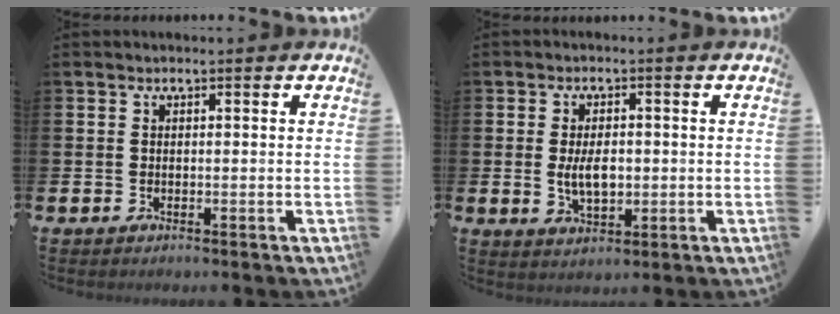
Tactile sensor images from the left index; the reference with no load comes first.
{"total": 4.4, "force": [-0.1, 2.5, 3.6], "torque": [-0.053, 0.001, -0.006]}